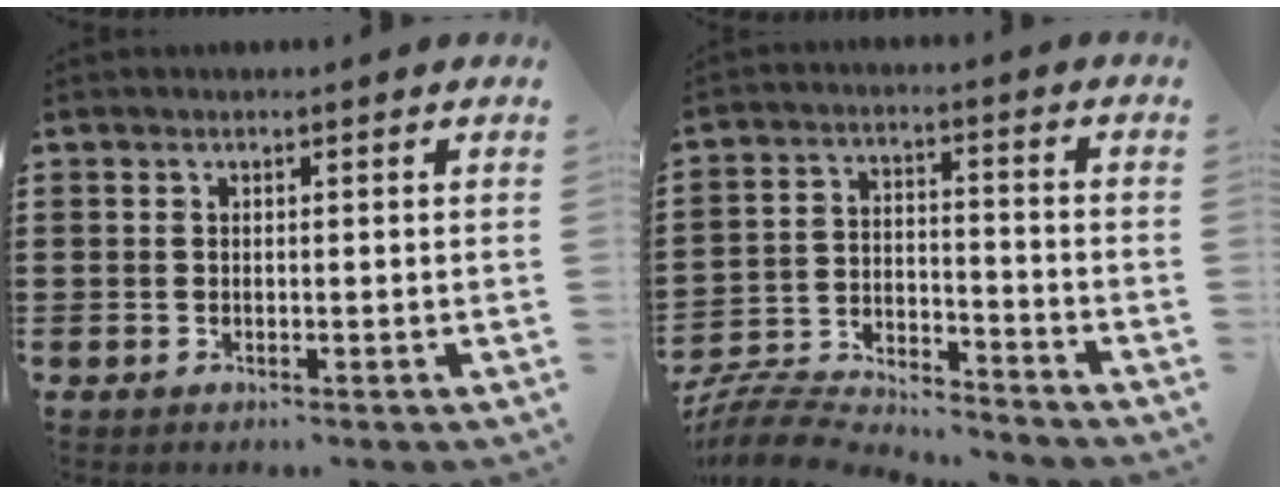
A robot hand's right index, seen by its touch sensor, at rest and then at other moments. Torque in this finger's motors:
{"motor_torque": [-1.10, 1.04, -1.05, -0.17]}